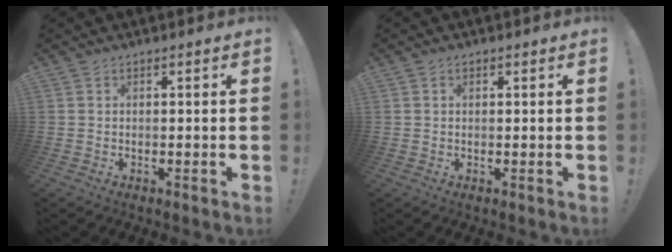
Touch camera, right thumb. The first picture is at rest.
{"total": 0.6, "force": [0.3, 0.4, 0.2], "torque": [-0.001, 0.000, 0.004]}